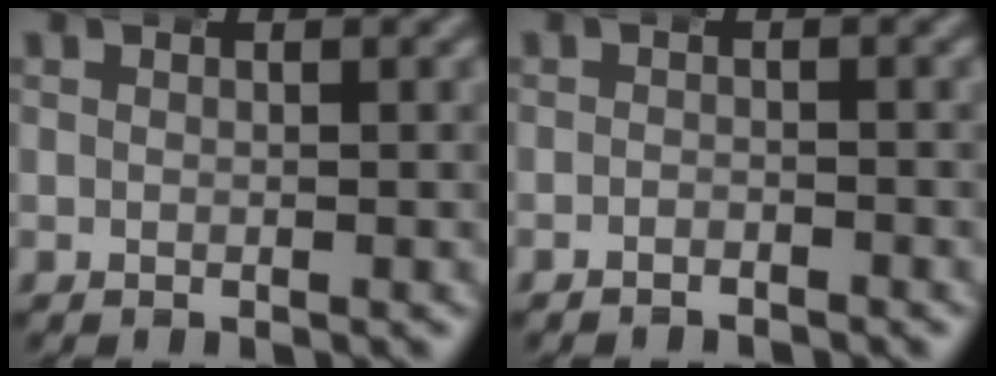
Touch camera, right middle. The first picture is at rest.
{"total": 1.5, "force": [-1.5, 0.0, -0.1], "torque": [0.002, -0.005, -0.026]}